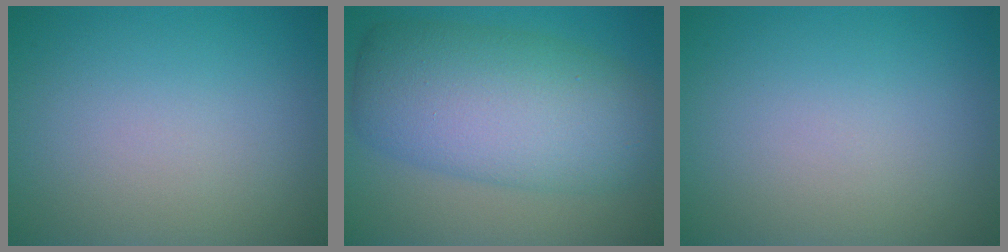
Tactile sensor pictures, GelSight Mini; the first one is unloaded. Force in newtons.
{"total": 9.6, "press": 9.6, "slide": 0.2}
{"total": 0.0}